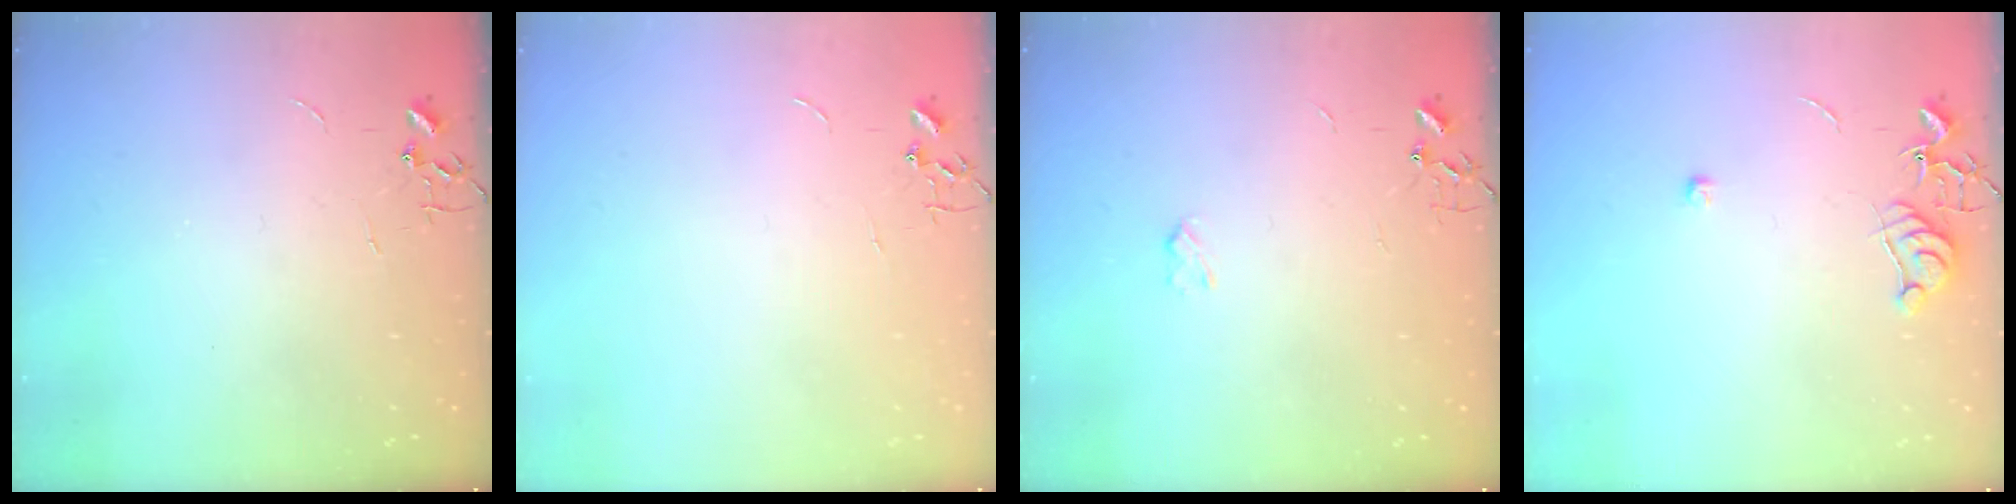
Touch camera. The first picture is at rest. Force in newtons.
{"total": 0.0}
{"total": 2.4, "press": 2.4, "slide": 0.4}
{"total": 6.6, "press": 6.6, "slide": 0.7}